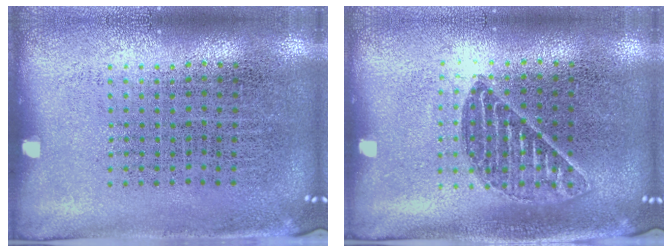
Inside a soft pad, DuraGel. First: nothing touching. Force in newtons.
{"total": 1.1, "press": 1.1, "slide": 0.5}